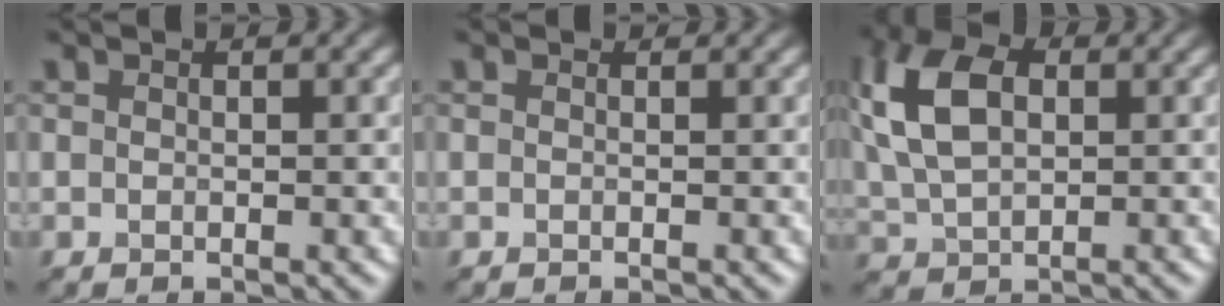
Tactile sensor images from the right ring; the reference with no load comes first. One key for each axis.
{"total": 0.8, "fx": 0.3, "fy": 0.5, "fz": 0.5, "tx": -0.007, "ty": 0.004, "tz": -0.007}
{"total": 7.0, "fx": 1.9, "fy": 4.4, "fz": 5.1, "tx": -0.144, "ty": 0.025, "tz": 0.054}